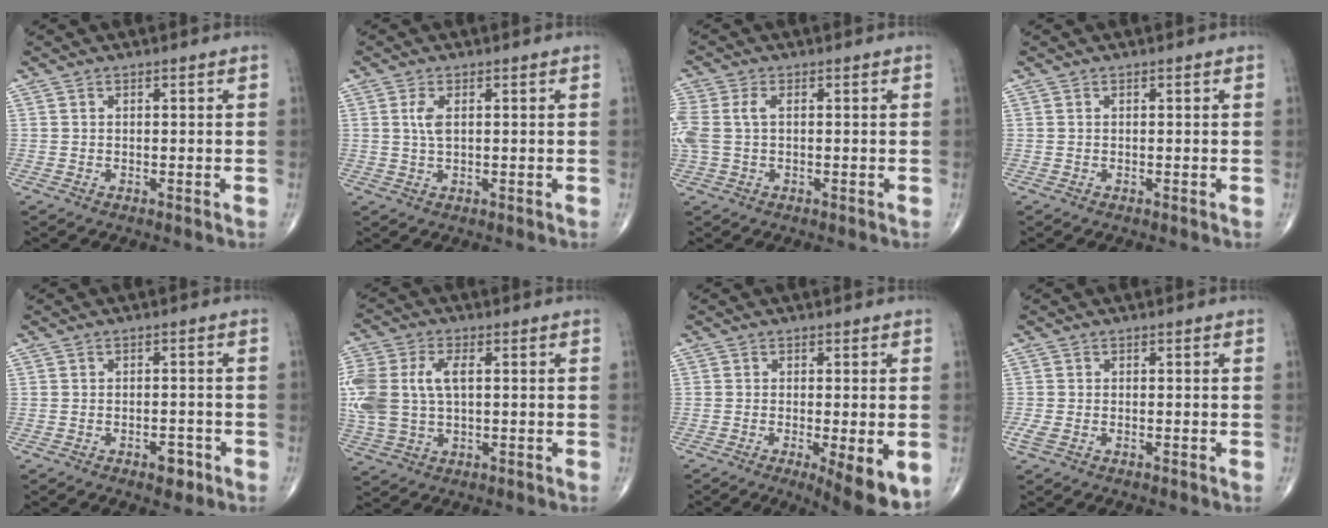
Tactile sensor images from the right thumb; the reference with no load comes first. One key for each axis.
{"total": 2.7, "fx": 0.7, "fy": 1.0, "fz": 2.4, "tx": -0.055, "ty": -0.001, "tz": 0.017}
{"total": 6.7, "fx": 0.7, "fy": 4.0, "fz": 5.4, "tx": -0.167, "ty": 0.021, "tz": 0.019}
{"total": 0.0}
{"total": 3.1, "fx": -1.7, "fy": 1.5, "fz": 2.0, "tx": -0.017, "ty": 0.009, "tz": -0.020}
{"total": 14.7, "fx": 1.7, "fy": 8.7, "fz": 11.7, "tx": -0.297, "ty": 0.010, "tz": 0.037}
{"total": 9.3, "fx": -3.5, "fy": 2.3, "fz": 8.3, "tx": -0.113, "ty": -0.019, "tz": -0.048}
{"total": 1.7, "fx": -0.6, "fy": 0.9, "fz": 1.3, "tx": -0.044, "ty": -0.001, "tz": -0.014}